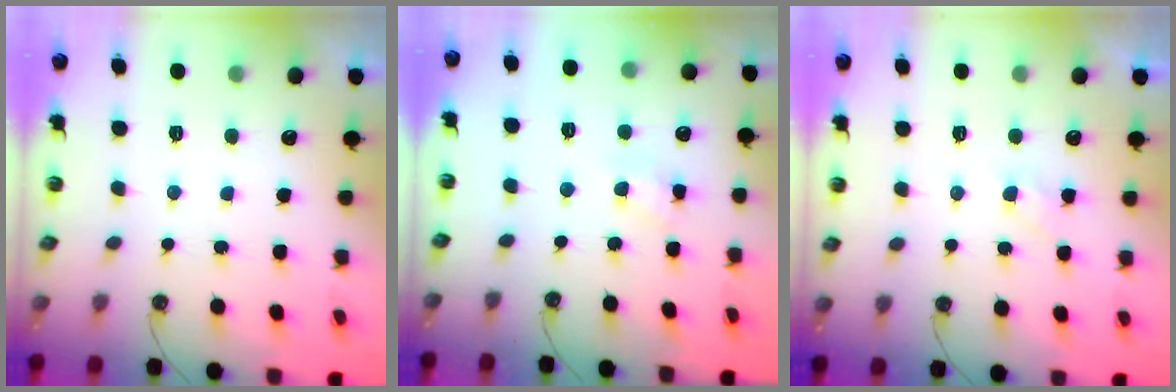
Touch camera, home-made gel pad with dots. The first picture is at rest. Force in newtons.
{"total": 4.2, "press": 4.2, "slide": 0.1}
{"total": 2.9, "press": 2.9, "slide": 0.4}